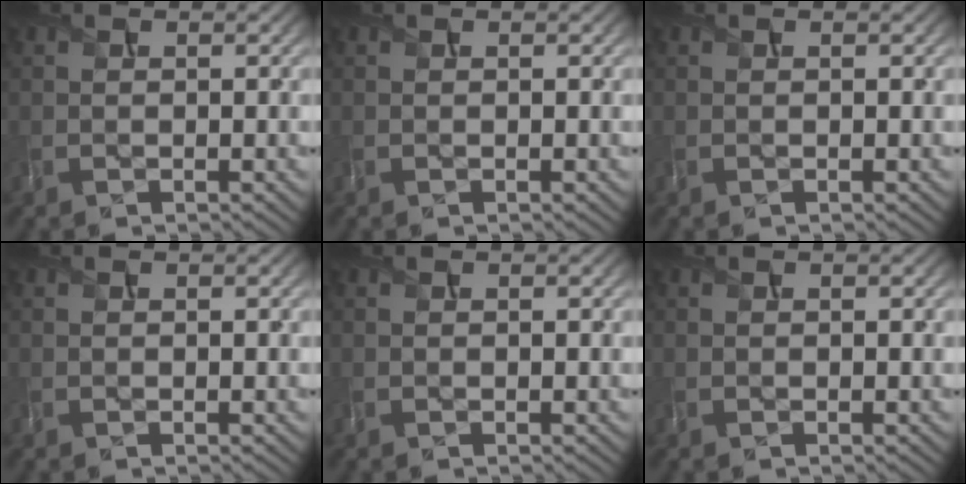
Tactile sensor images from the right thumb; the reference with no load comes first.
{"total": 0.0}
{"total": 0.0}
{"total": 0.0}
{"total": 0.0}
{"total": 0.0}